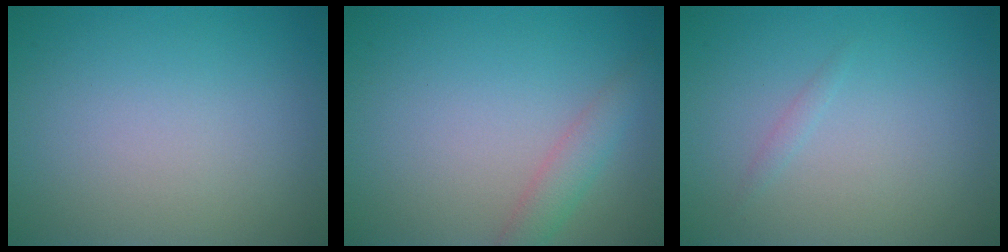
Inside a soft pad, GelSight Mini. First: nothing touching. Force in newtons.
{"total": 2.1, "press": 2.1, "slide": 0.1}
{"total": 0.6, "press": 0.6, "slide": 0.0}